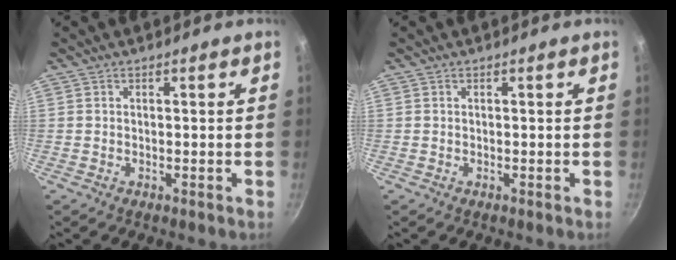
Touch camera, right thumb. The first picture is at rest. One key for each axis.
{"total": 0.0}